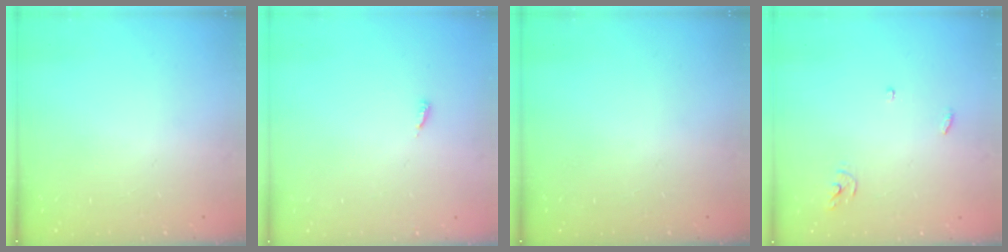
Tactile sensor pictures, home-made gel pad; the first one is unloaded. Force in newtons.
{"total": 2.9, "press": 2.9, "slide": 0.2}
{"total": 0.0}
{"total": 3.9, "press": 3.9, "slide": 0.4}